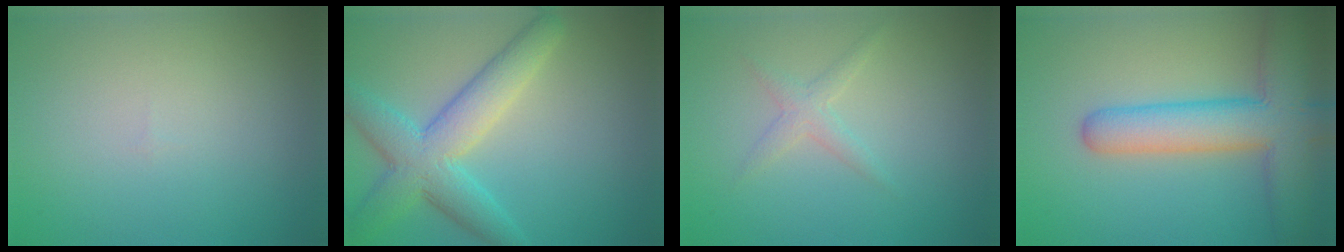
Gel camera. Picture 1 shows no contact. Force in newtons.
{"total": 6.4, "press": 6.4, "slide": 0.1}
{"total": 1.5, "press": 1.5, "slide": 0.1}
{"total": 8.0, "press": 8.0, "slide": 0.5}